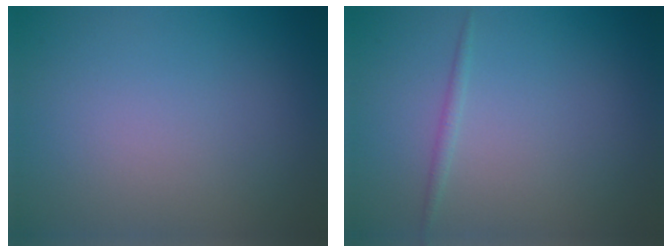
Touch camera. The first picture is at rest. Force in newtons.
{"total": 0.8, "press": 0.8, "slide": 0.0}